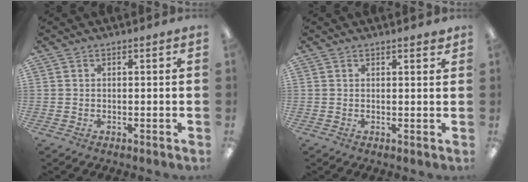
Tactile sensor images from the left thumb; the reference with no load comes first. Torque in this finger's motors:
{"motor_torque": [-0.04, -0.08, -0.24, -0.27, 0.06]}